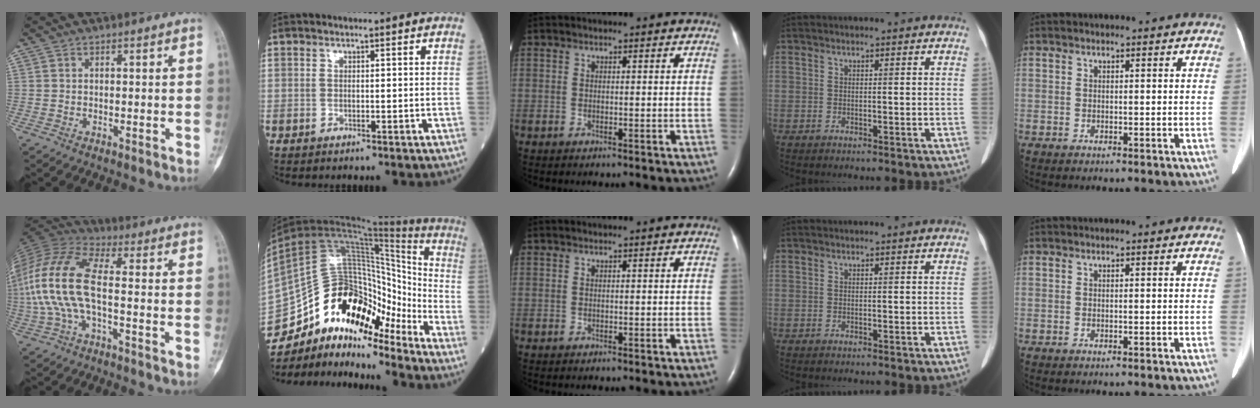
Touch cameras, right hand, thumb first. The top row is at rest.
{"thumb": {"total": 14.4, "force": [-1.6, 5.5, 13.2], "torque": [-0.305, 0.035, -0.039]}, "index": {"total": 21.6, "force": [-15.4, 8.5, 12.6], "torque": [-0.241, 0.055, -0.262]}}